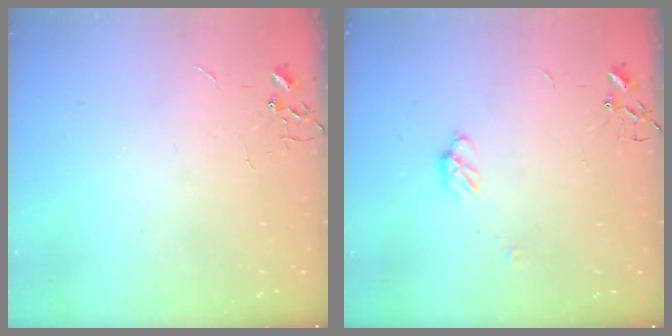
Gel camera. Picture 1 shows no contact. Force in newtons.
{"total": 5.0, "press": 4.9, "slide": 0.5}